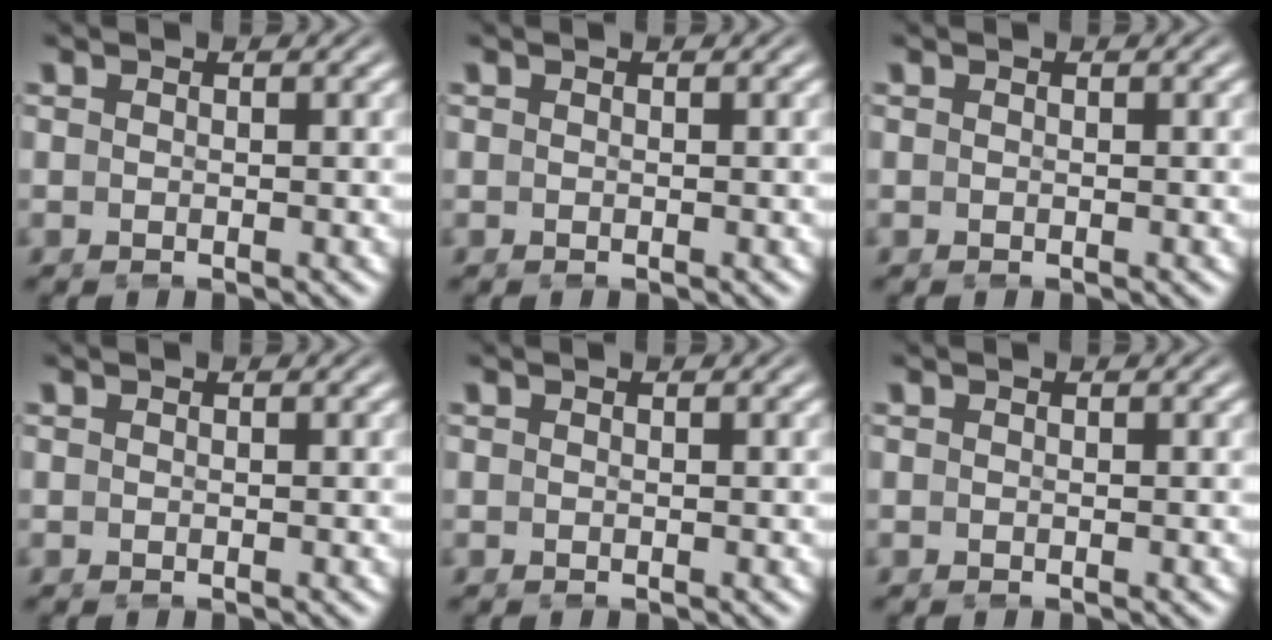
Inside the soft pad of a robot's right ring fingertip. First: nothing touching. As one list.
[{"total": 0.0}, {"total": 0.0}, {"total": 0.0}, {"total": 0.0}, {"total": 0.0}]